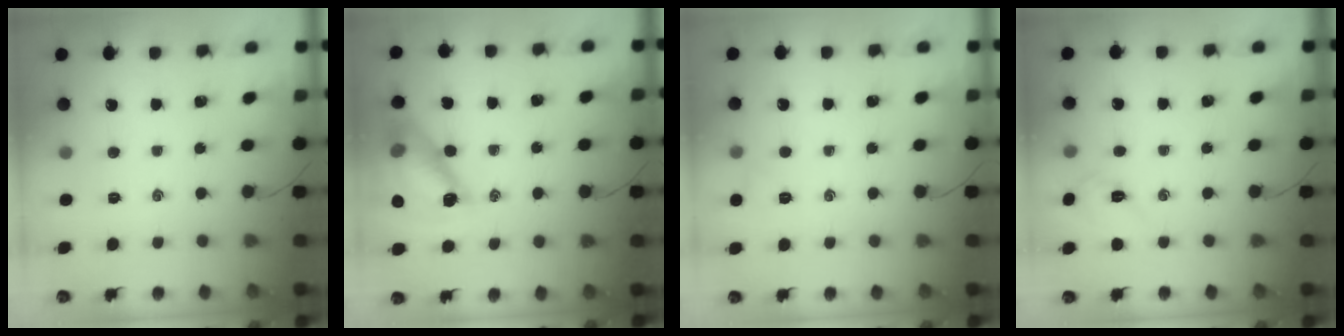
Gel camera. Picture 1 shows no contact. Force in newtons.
{"total": 14.3, "press": 14.0, "slide": 2.8}
{"total": 2.8, "press": 2.7, "slide": 0.8}
{"total": 3.6, "press": 3.5, "slide": 0.9}